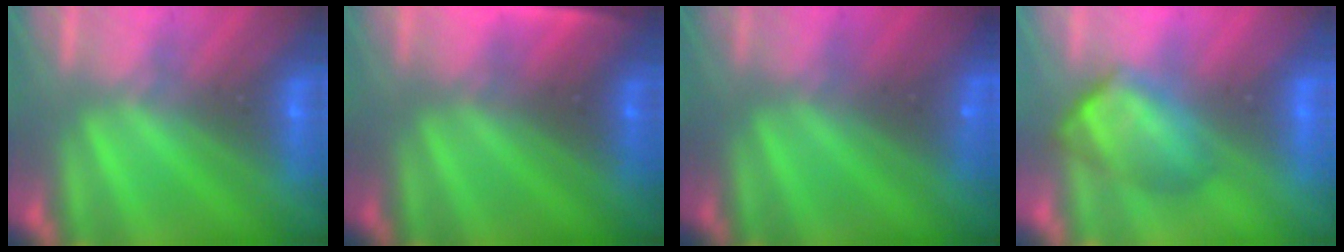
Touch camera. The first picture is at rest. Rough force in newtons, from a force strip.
{"total": 4.8}
{"total": 1.4}
{"total": 5.0}